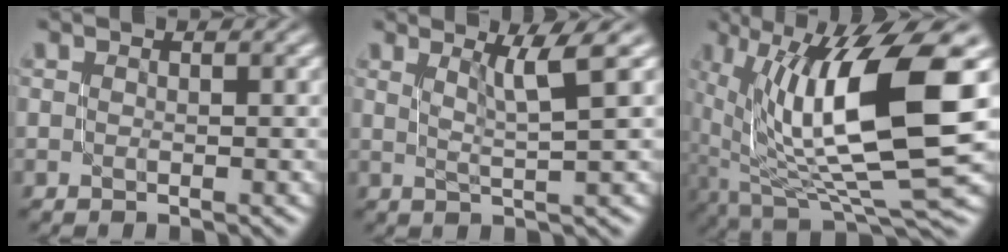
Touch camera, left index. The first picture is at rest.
{"total": 3.0, "force": [1.4, 0.1, 2.7], "torque": [-0.042, -0.003, 0.026]}
{"total": 13.3, "force": [2.4, 4.3, 12.3], "torque": [-0.216, -0.012, 0.049]}